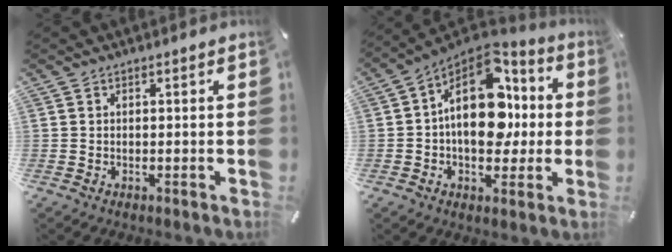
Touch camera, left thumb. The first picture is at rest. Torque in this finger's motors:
{"motor_torque": [0.96, 0.97, 1.23, -0.90, 0.60]}